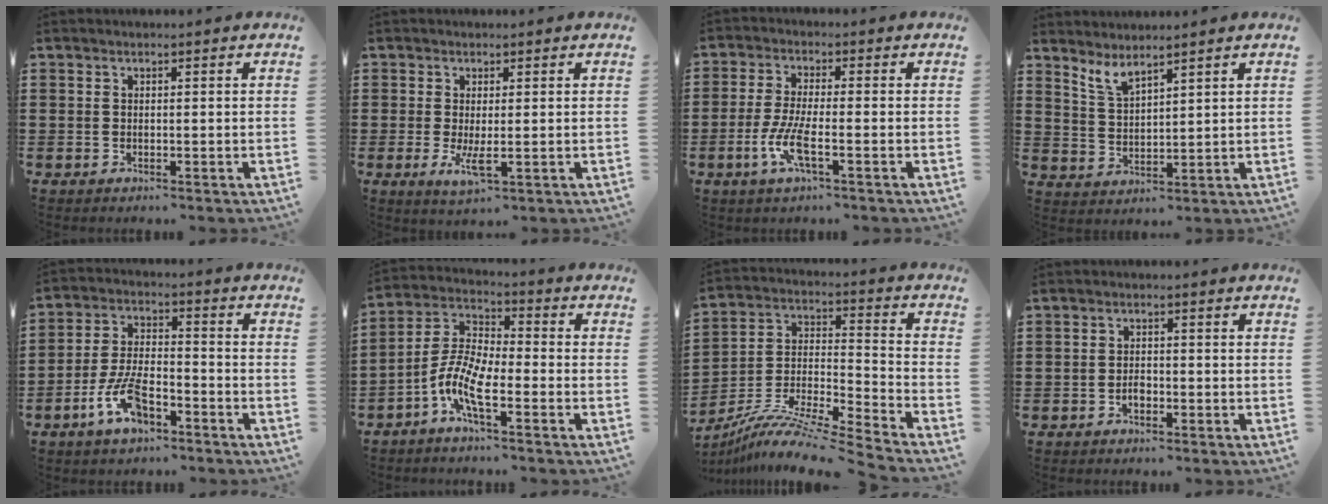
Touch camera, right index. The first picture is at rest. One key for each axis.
{"total": 3.5, "fx": -0.1, "fy": 1.2, "fz": 3.2, "tx": -0.065, "ty": -0.003, "tz": -0.003}
{"total": 6.0, "fx": -2.2, "fy": 1.2, "fz": 5.4, "tx": -0.118, "ty": -0.013, "tz": -0.046}
{"total": 3.6, "fx": 3.3, "fy": 0.6, "fz": 1.4, "tx": -0.037, "ty": -0.010, "tz": 0.060}
{"total": 8.1, "fx": -4.4, "fy": 3.5, "fz": 5.9, "tx": -0.136, "ty": 0.001, "tz": -0.083}
{"total": 7.6, "fx": -4.0, "fy": 2.3, "fz": 6.0, "tx": -0.159, "ty": -0.014, "tz": -0.085}
{"total": 10.8, "fx": -9.3, "fy": 0.6, "fz": 5.4, "tx": -0.100, "ty": 0.008, "tz": -0.187}
{"total": 1.9, "fx": -0.8, "fy": 1.1, "fz": 1.3, "tx": -0.027, "ty": 0.001, "tz": -0.015}